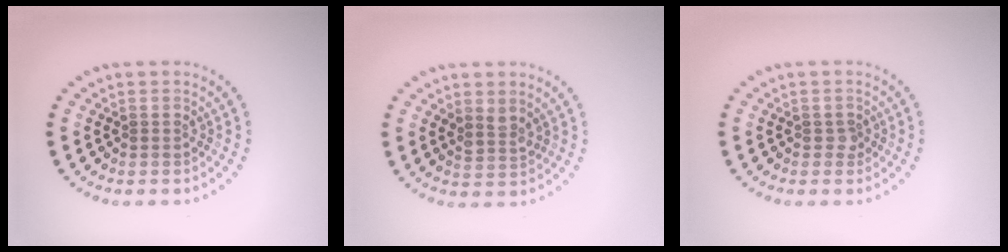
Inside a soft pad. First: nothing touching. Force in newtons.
{"total": 1.5, "press": 1.2, "slide": 0.9}
{"total": 0.8, "press": 0.6, "slide": 0.5}